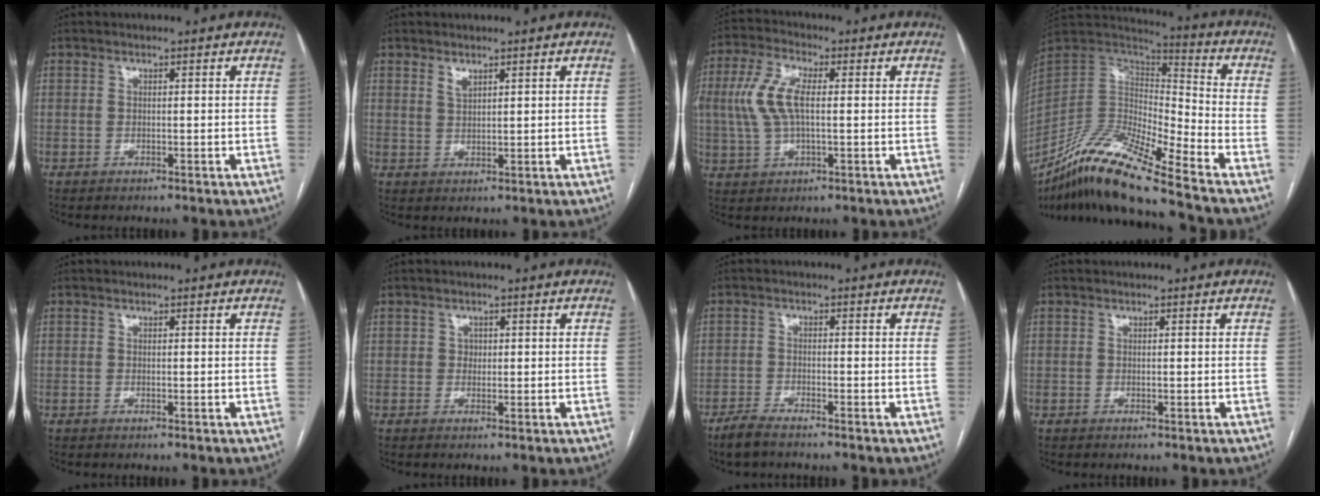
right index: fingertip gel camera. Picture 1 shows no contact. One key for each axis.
{"total": 1.6, "fx": 1.3, "fy": 0.5, "fz": 0.9, "tx": -0.017, "ty": -0.002, "tz": 0.027}
{"total": 8.7, "fx": 0.8, "fy": 3.5, "fz": 7.9, "tx": -0.189, "ty": 0.014, "tz": 0.016}
{"total": 19.1, "fx": -14.4, "fy": 1.3, "fz": 12.5, "tx": -0.254, "ty": -0.014, "tz": -0.271}
{"total": 0.0}
{"total": 1.2, "fx": 0.1, "fy": 1.1, "fz": 0.6, "tx": -0.007, "ty": 0.002, "tz": 0.002}
{"total": 3.6, "fx": -3.1, "fy": 0.5, "fz": 1.8, "tx": -0.039, "ty": -0.007, "tz": -0.058}
{"total": 0.0}